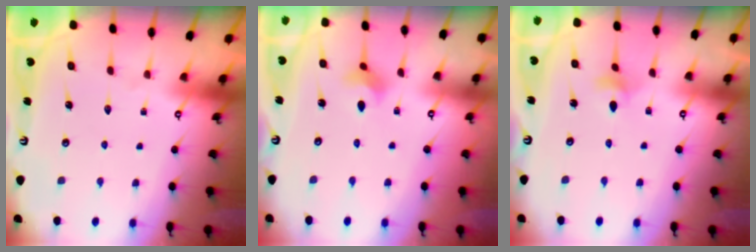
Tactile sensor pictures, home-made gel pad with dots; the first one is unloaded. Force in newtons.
{"total": 2.7, "press": 2.6, "slide": 0.5}
{"total": 3.2, "press": 3.2, "slide": 0.5}